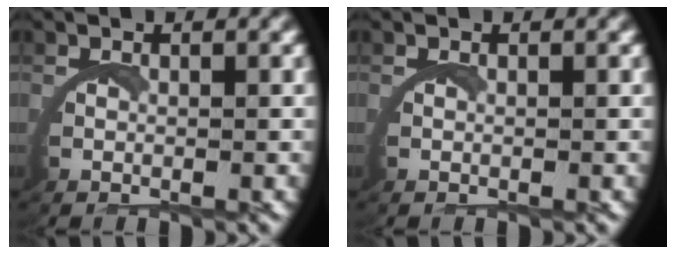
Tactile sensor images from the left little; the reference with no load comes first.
{"total": 0.0}